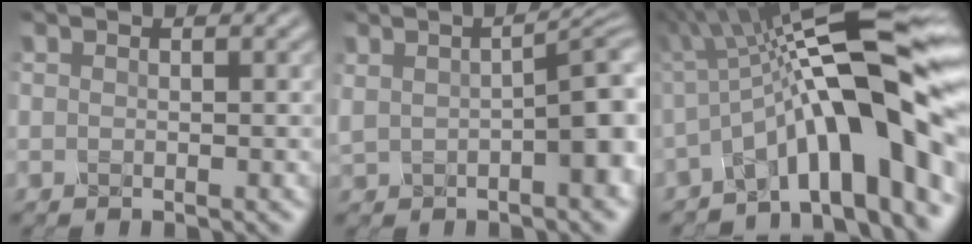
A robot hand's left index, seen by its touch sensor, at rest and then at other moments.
{"total": 6.8, "force": [0.1, 2.4, 6.3], "torque": [-0.086, 0.006, 0.009]}
{"total": 13.6, "force": [-2.6, 3.0, 13.0], "torque": [-0.184, 0.031, -0.046]}